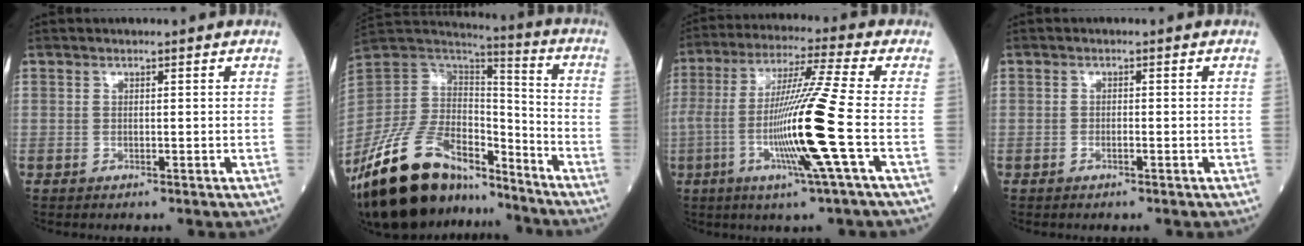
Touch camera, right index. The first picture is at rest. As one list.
[{"total": 23.1, "force": [-17.5, 9.5, 11.7], "torque": [-0.270, 0.009, -0.313]}, {"total": 14.6, "force": [-3.5, -2.3, 14.0], "torque": [-0.274, -0.012, -0.072]}, {"total": 0.6, "force": [-0.4, 0.1, 0.5], "torque": [-0.014, 0.000, -0.007]}]